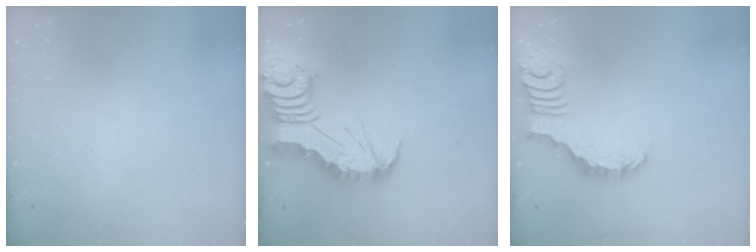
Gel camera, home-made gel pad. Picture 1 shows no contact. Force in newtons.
{"total": 11.4, "press": 11.3, "slide": 1.4}
{"total": 2.8, "press": 2.7, "slide": 0.5}